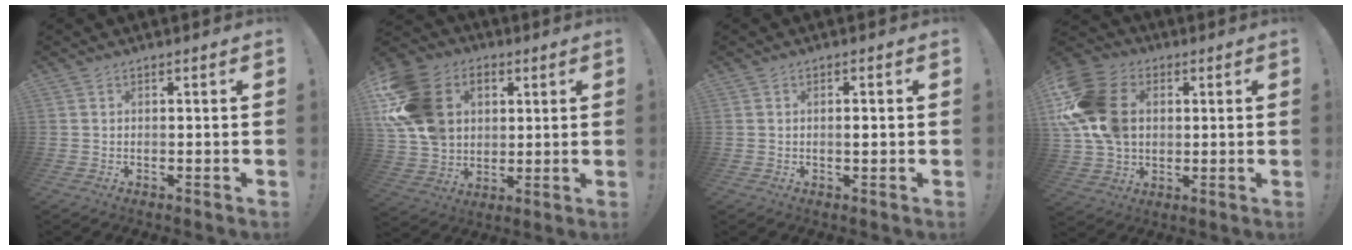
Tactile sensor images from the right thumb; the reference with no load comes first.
{"total": 20.5, "force": [5.1, 15.9, 12.0], "torque": [-0.217, -0.009, 0.107]}
{"total": 1.3, "force": [-0.2, 0.3, 1.3], "torque": [-0.008, -0.004, -0.007]}
{"total": 20.3, "force": [3.5, 15.4, 12.7], "torque": [-0.231, -0.005, 0.071]}